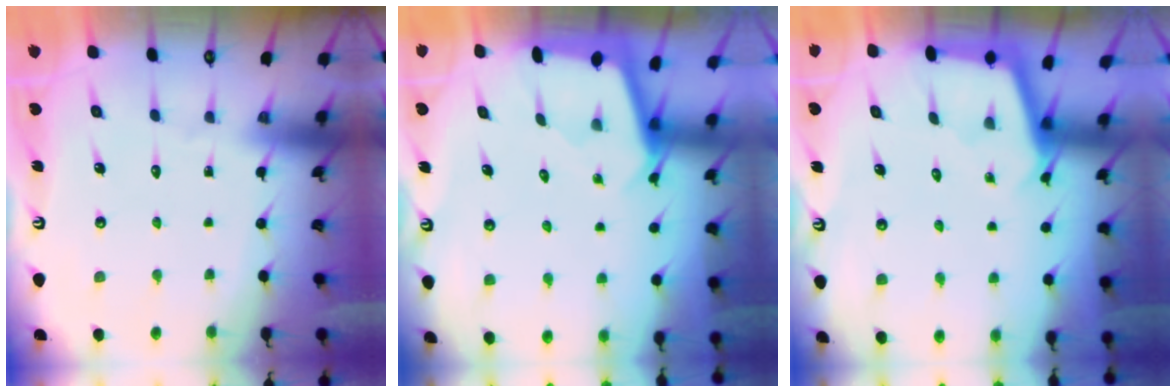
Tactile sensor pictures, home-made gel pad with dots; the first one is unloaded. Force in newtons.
{"total": 1.8, "press": 1.8, "slide": 0.2}
{"total": 2.1, "press": 2.1, "slide": 0.2}